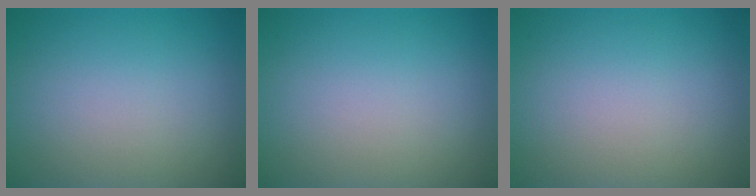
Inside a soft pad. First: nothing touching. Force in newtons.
{"total": 0.0}
{"total": 0.0}